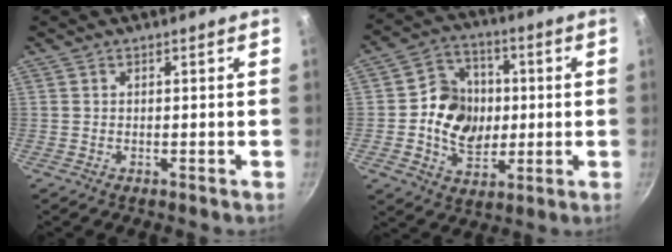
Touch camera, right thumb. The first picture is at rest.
{"total": 13.3, "force": [0.1, 10.9, 7.6], "torque": [-0.091, 0.004, -0.006]}